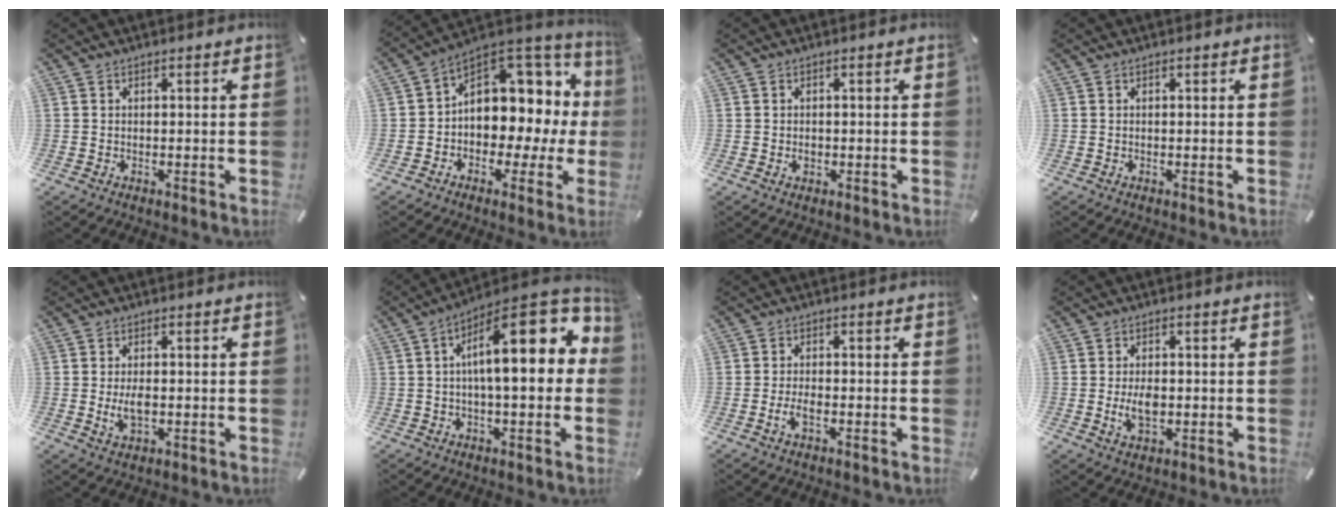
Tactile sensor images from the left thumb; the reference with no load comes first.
{"total": 9.8, "force": [2.7, 8.0, 4.9], "torque": [-0.054, -0.050, 0.049]}
{"total": 1.2, "force": [-0.2, 0.9, 0.7], "torque": [-0.016, 0.003, -0.004]}
{"total": 0.0}
{"total": 4.6, "force": [-0.4, 2.5, 3.8], "torque": [-0.081, -0.009, -0.013]}
{"total": 19.3, "force": [4.2, 7.2, 17.4], "torque": [-0.250, -0.036, 0.061]}
{"total": 3.2, "force": [-1.2, 1.3, 2.7], "torque": [-0.067, -0.003, -0.026]}
{"total": 5.6, "force": [-0.6, 3.4, 4.5], "torque": [-0.098, -0.003, -0.012]}